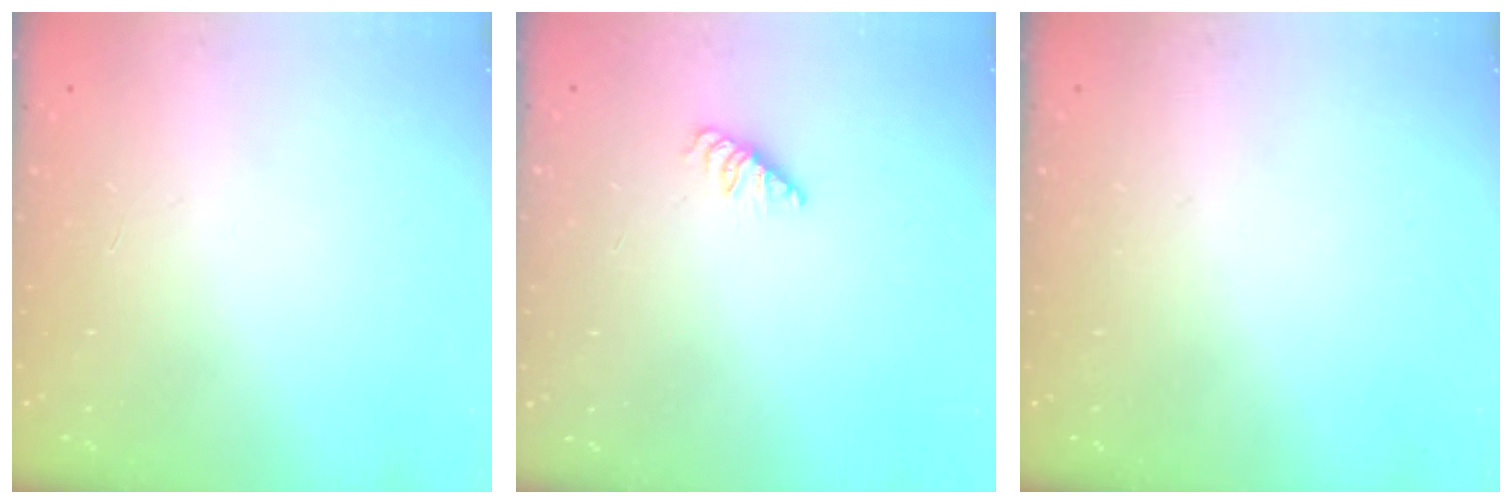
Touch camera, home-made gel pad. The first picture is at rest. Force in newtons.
{"total": 1.1, "press": 1.1, "slide": 0.3}
{"total": 0.0}